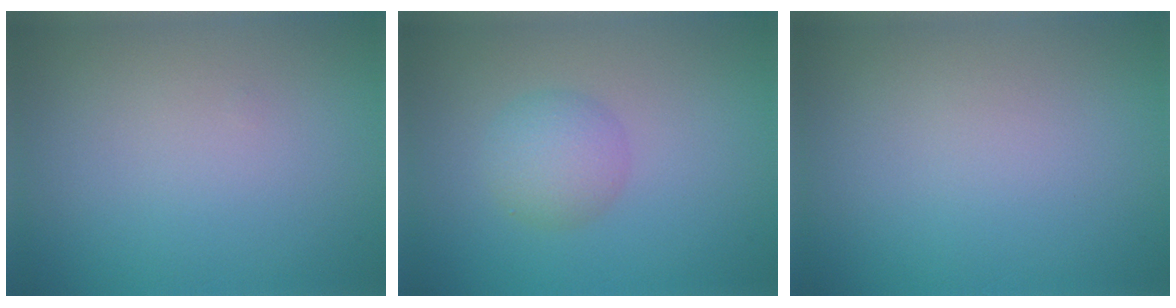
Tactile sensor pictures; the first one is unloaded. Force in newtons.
{"total": 2.9, "press": 2.9, "slide": 0.0}
{"total": 0.0}